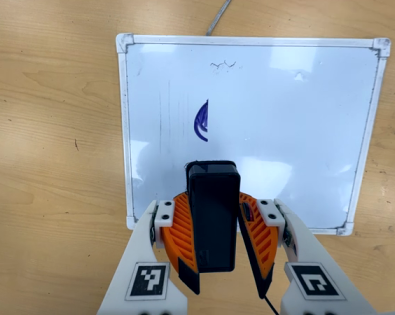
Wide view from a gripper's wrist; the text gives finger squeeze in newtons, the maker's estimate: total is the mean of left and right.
{"total": 9.6, "left": 9.3, "right": 10.0}